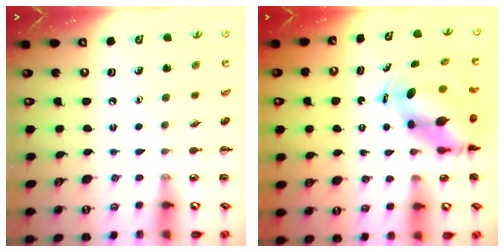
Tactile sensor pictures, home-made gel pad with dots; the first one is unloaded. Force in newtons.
{"total": 7.8, "press": 7.4, "slide": 2.2}